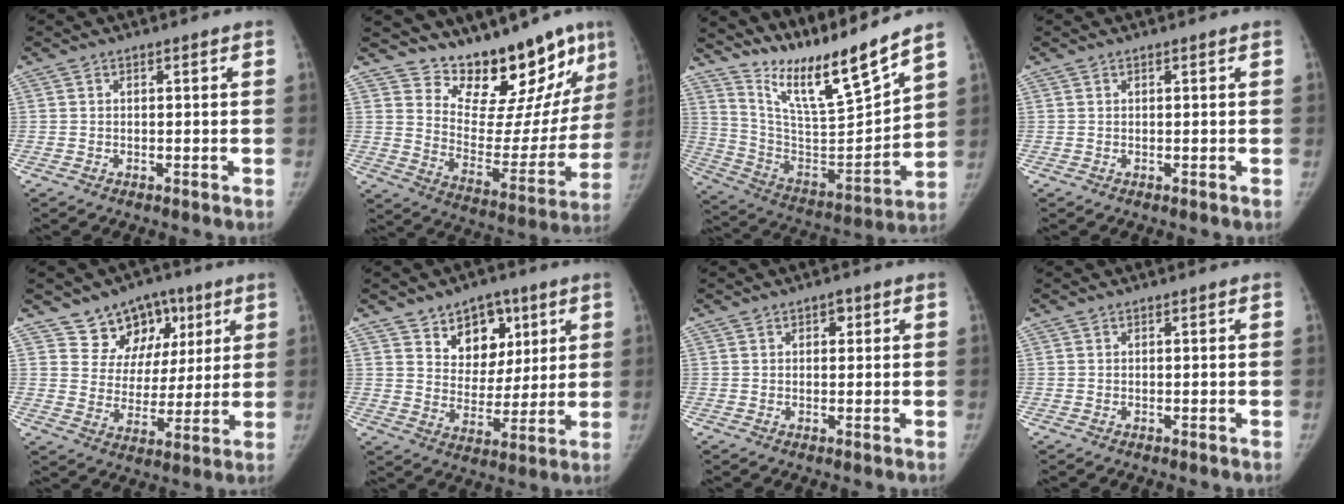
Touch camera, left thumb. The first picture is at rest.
{"total": 19.5, "force": [15.9, 7.0, 8.9], "torque": [-0.065, -0.121, 0.232]}
{"total": 18.2, "force": [15.5, 1.0, 9.6], "torque": [-0.137, -0.103, 0.287]}
{"total": 0.0}
{"total": 12.4, "force": [7.1, 9.3, 4.2], "torque": [-0.016, -0.026, 0.115]}
{"total": 11.5, "force": [6.2, 8.3, 4.9], "torque": [-0.031, -0.030, 0.104]}
{"total": 1.9, "force": [0.8, 1.2, 1.2], "torque": [-0.006, 0.000, 0.009]}
{"total": 0.0}